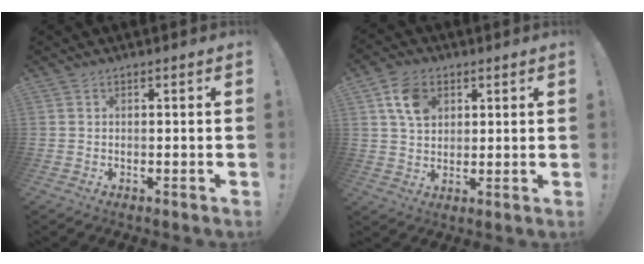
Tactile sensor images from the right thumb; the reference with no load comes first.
{"total": 9.4, "force": [3.9, 7.0, 4.9], "torque": [-0.084, 0.002, 0.078]}